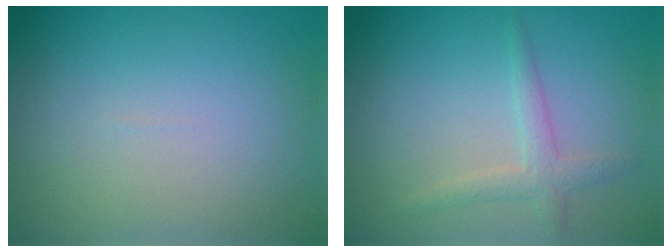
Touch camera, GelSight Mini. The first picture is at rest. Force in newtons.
{"total": 2.1, "press": 2.0, "slide": 0.1}